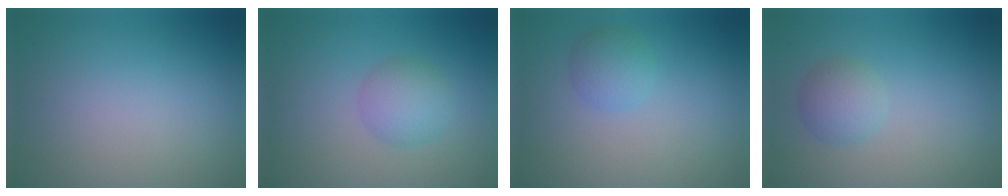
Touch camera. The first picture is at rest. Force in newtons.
{"total": 2.9, "press": 2.9, "slide": 0.0}
{"total": 2.1, "press": 2.1, "slide": 0.2}
{"total": 2.4, "press": 2.4, "slide": 0.0}